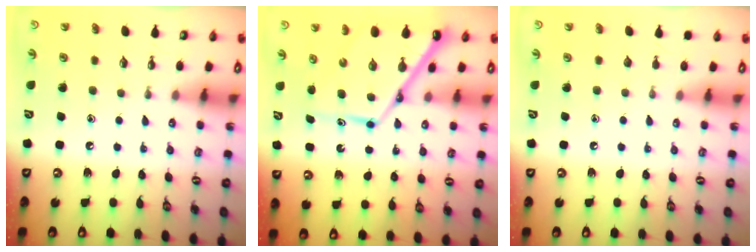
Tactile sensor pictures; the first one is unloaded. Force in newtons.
{"total": 13.9, "press": 13.8, "slide": 1.4}
{"total": 0.0}